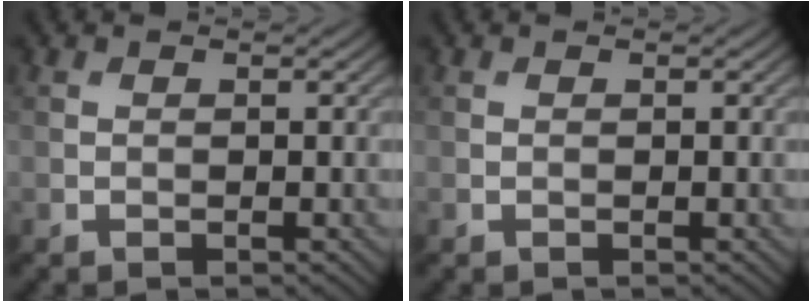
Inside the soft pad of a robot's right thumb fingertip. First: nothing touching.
{"total": 0.0}